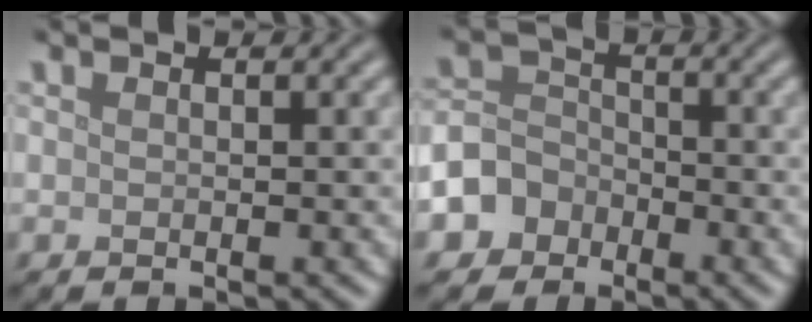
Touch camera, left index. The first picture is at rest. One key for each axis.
{"total": 4.4, "fx": -2.6, "fy": 3.5, "fz": 0.9, "tx": 0.003, "ty": 0.003, "tz": -0.064}